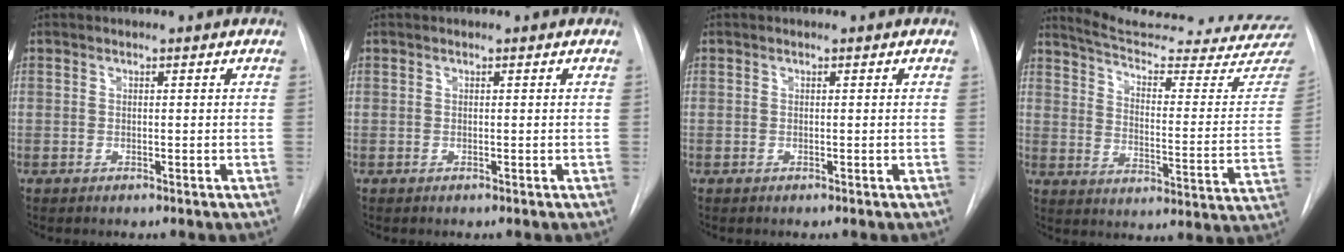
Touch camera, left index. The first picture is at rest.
{"total": 0.0}
{"total": 0.0}
{"total": 25.5, "force": [24.3, 1.1, 7.6], "torque": [-0.109, -0.122, 0.303]}